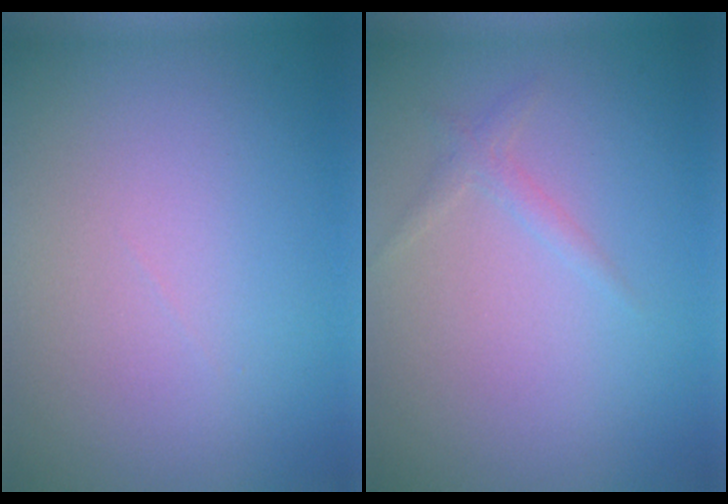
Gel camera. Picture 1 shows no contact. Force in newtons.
{"total": 1.1, "press": 1.1, "slide": 0.1}